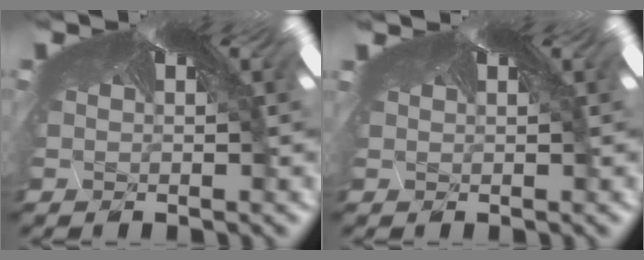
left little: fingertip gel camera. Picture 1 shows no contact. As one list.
[{"total": 0.0}]